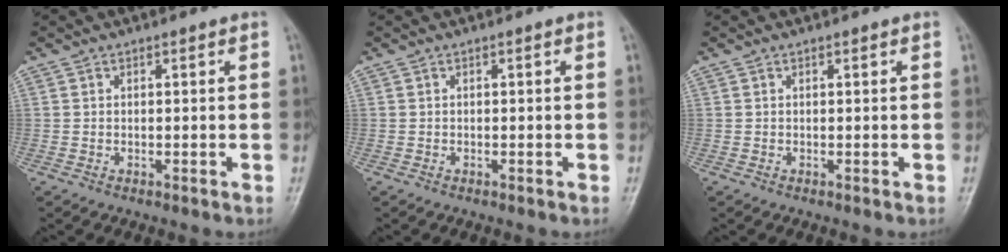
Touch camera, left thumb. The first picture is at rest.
{"total": 0.0}
{"total": 0.0}